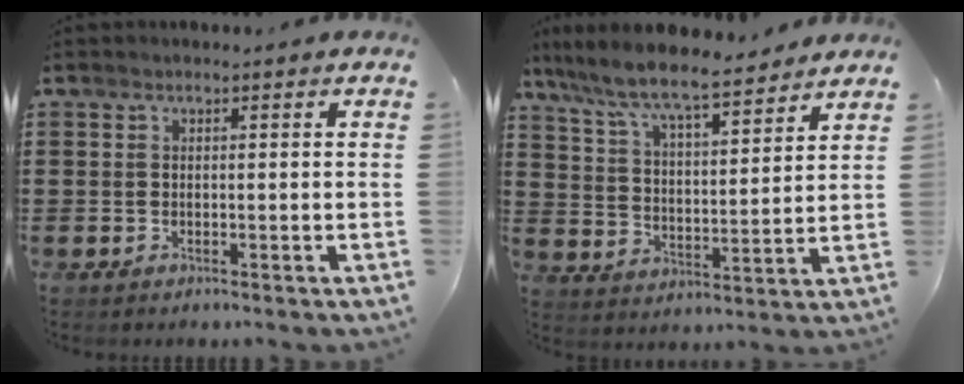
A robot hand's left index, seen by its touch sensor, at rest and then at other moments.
{"total": 7.5, "force": [6.8, 0.7, 3.2], "torque": [-0.091, -0.037, 0.113]}